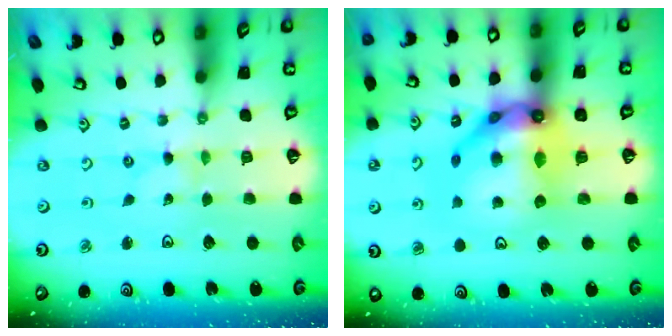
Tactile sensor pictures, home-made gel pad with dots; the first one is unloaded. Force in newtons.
{"total": 17.7, "press": 17.6, "slide": 2.1}